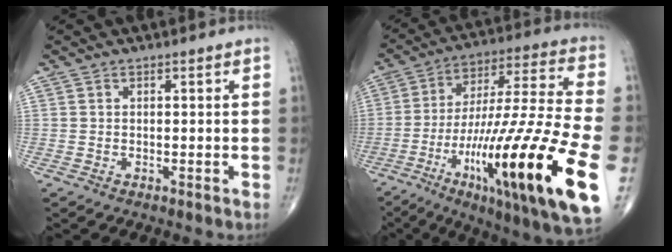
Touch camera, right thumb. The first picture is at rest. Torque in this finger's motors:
{"motor_torque": [2.33, 2.67, 1.07, 0.21, 0.77]}